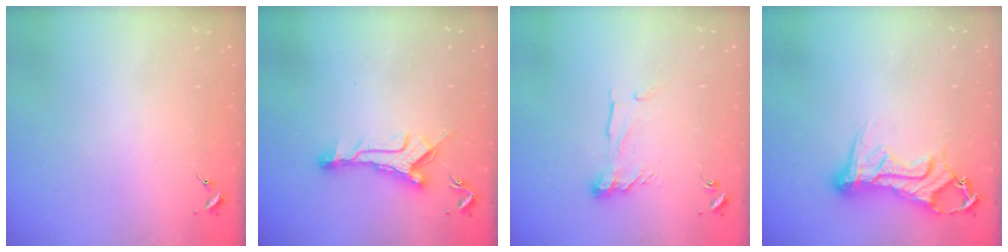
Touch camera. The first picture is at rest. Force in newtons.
{"total": 10.9, "press": 10.9, "slide": 0.5}
{"total": 9.0, "press": 9.0, "slide": 0.3}
{"total": 14.0, "press": 14.0, "slide": 1.6}